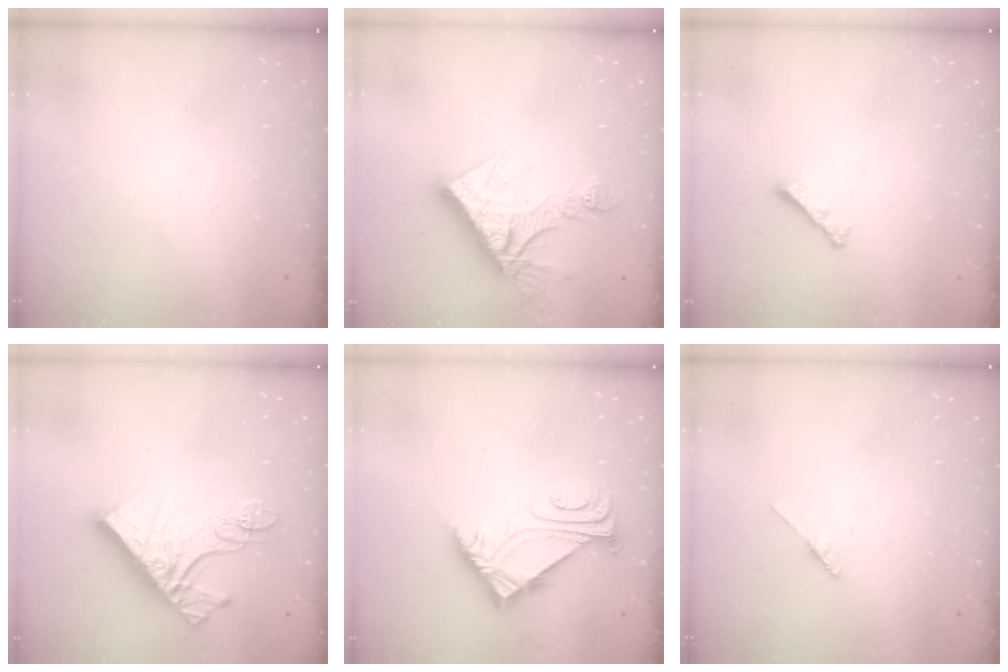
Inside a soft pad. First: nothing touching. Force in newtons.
{"total": 14.0, "press": 13.9, "slide": 1.2}
{"total": 2.8, "press": 2.7, "slide": 0.6}
{"total": 17.3, "press": 17.2, "slide": 1.5}
{"total": 6.2, "press": 6.2, "slide": 0.2}
{"total": 2.2, "press": 2.2, "slide": 0.2}